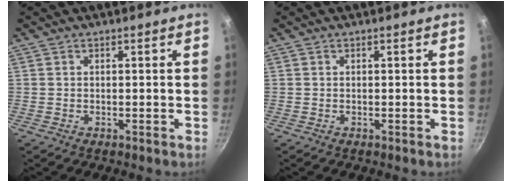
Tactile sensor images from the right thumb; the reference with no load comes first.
{"total": 0.0}